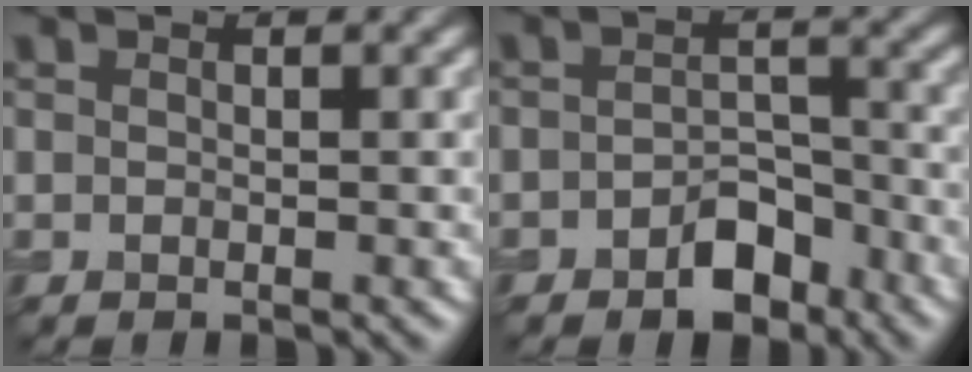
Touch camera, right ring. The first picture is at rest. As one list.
[{"total": 3.5, "force": [-2.1, 2.0, 1.9], "torque": [-0.023, 0.007, -0.034]}]